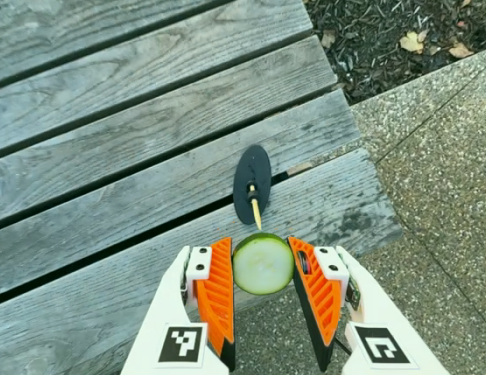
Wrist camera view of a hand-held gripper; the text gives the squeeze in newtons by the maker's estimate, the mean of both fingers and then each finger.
{"total": 8.8, "left": 8.5, "right": 9.1}